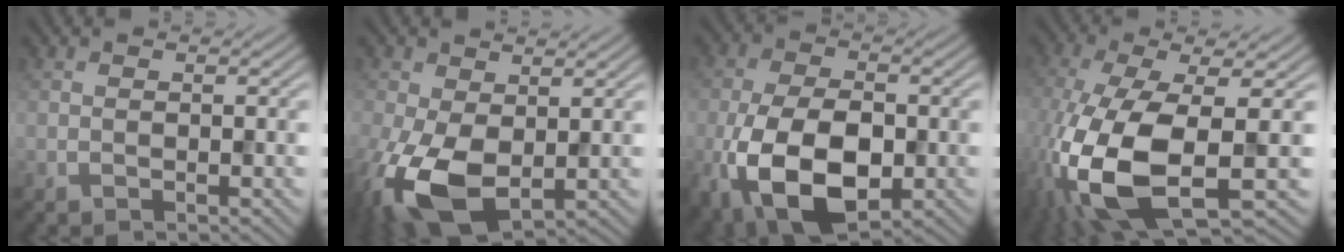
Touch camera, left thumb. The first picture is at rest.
{"total": 11.1, "force": [-2.1, 6.6, 8.6], "torque": [-0.223, -0.022, -0.037]}
{"total": 14.3, "force": [-4.6, 8.1, 10.9], "torque": [-0.238, -0.033, -0.077]}
{"total": 14.1, "force": [-4.2, 5.6, 12.3], "torque": [-0.299, -0.034, -0.073]}